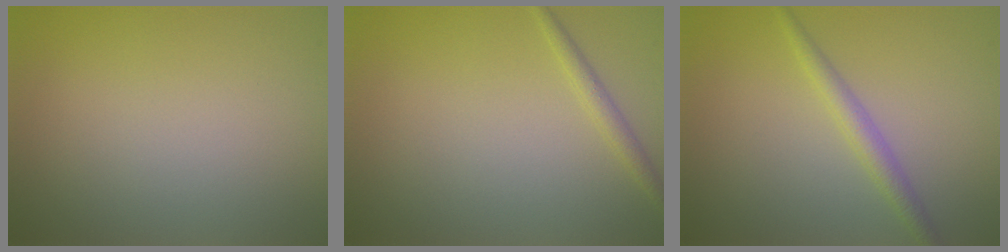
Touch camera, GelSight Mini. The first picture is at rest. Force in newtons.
{"total": 1.3, "press": 1.3, "slide": 0.0}
{"total": 2.0, "press": 2.0, "slide": 0.1}